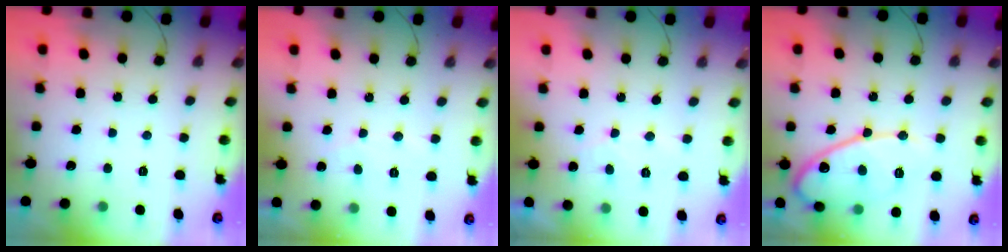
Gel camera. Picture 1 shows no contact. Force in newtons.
{"total": 3.0, "press": 3.0, "slide": 0.3}
{"total": 4.5, "press": 4.5, "slide": 0.4}
{"total": 13.6, "press": 13.5, "slide": 1.2}